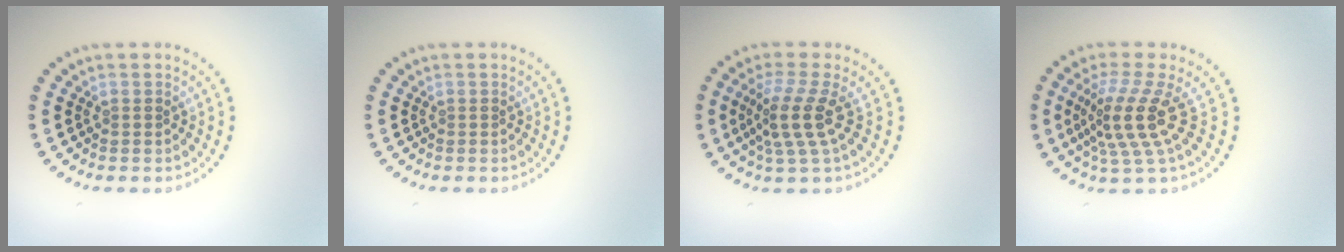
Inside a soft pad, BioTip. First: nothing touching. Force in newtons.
{"total": 0.0}
{"total": 3.6, "press": 2.7, "slide": 2.5}
{"total": 4.5, "press": 3.1, "slide": 3.2}